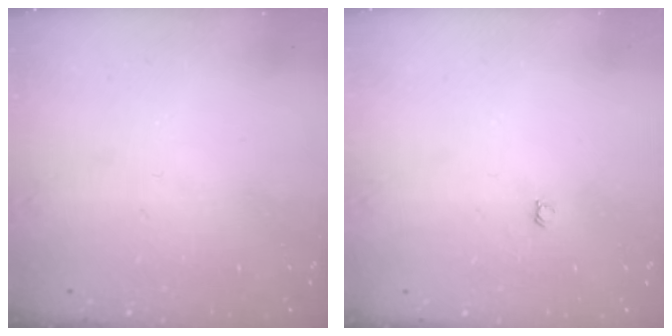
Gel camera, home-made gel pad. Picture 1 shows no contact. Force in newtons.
{"total": 3.0, "press": 3.0, "slide": 0.4}